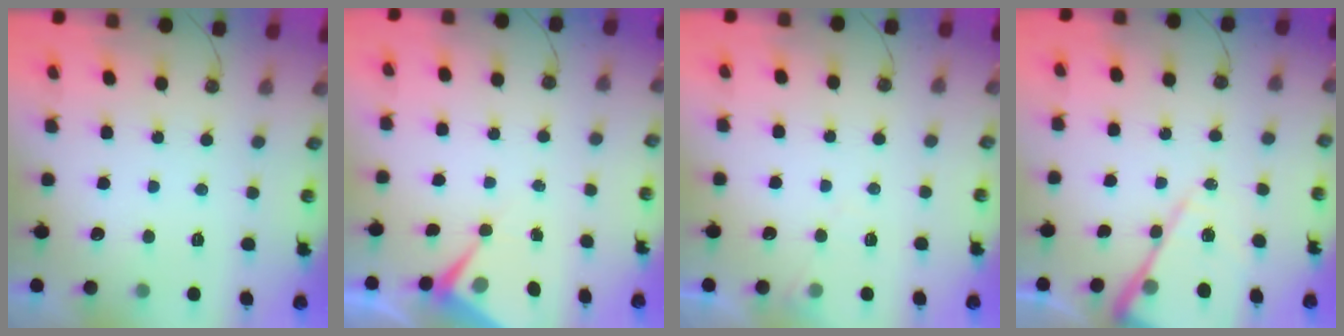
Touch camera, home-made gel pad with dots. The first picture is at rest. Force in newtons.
{"total": 6.0, "press": 6.0, "slide": 0.7}
{"total": 5.0, "press": 4.9, "slide": 0.8}
{"total": 12.3, "press": 12.2, "slide": 1.1}